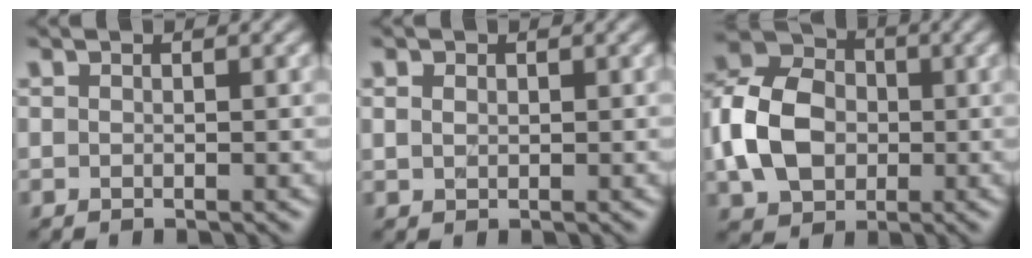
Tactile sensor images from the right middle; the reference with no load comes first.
{"total": 0.8, "force": [0.5, 0.6, 0.2], "torque": [-0.005, 0.002, 0.012]}
{"total": 8.2, "force": [-0.7, 6.4, 5.1], "torque": [-0.122, 0.017, -0.029]}